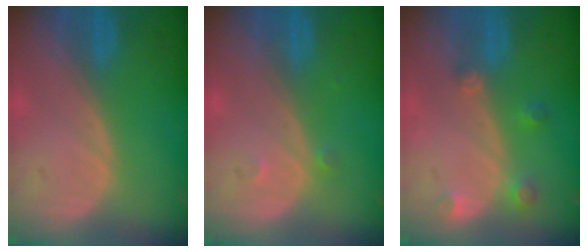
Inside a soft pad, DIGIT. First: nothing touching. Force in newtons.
{"total": 0.9, "press": 0.7, "slide": 0.5}
{"total": 2.6, "press": 2.6, "slide": 0.2}